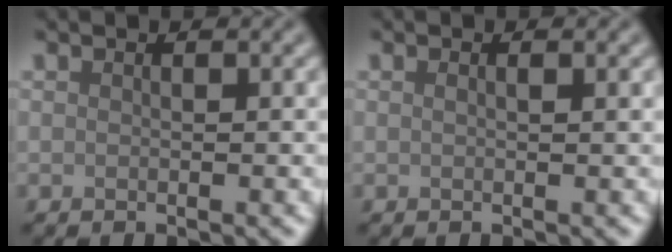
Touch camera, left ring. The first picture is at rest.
{"total": 0.8, "force": [0.3, 0.2, 0.7], "torque": [-0.012, 0.002, 0.003]}